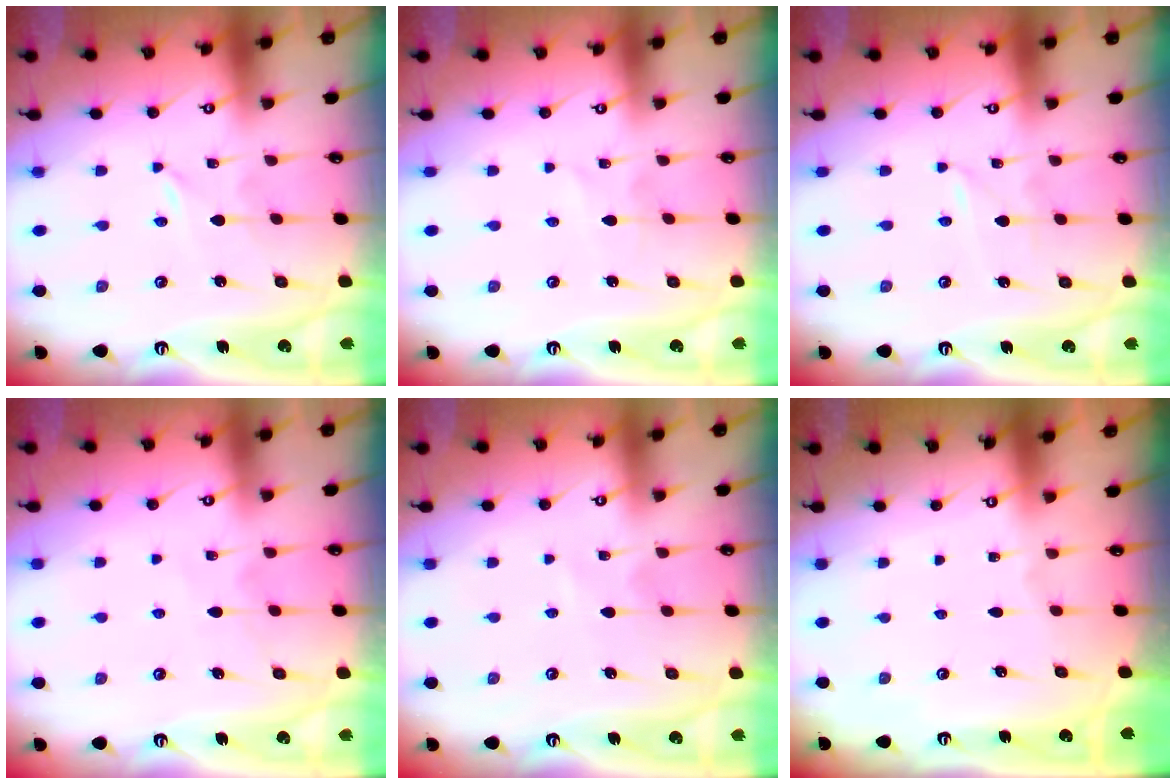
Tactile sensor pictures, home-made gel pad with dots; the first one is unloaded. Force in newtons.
{"total": 1.8, "press": 1.7, "slide": 0.2}
{"total": 0.6, "press": 0.6, "slide": 0.0}
{"total": 5.0, "press": 5.0, "slide": 0.6}
{"total": 1.6, "press": 1.6, "slide": 0.2}
{"total": 0.0}